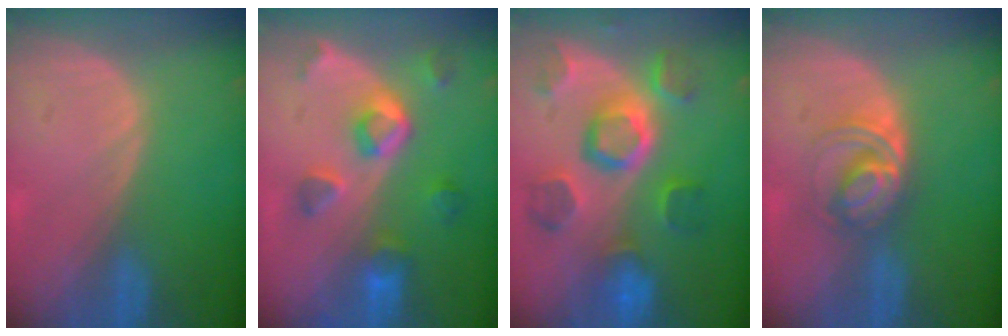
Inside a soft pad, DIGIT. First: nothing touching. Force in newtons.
{"total": 7.8, "press": 7.0, "slide": 3.4}
{"total": 11.1, "press": 9.9, "slide": 4.9}
{"total": 5.5, "press": 5.3, "slide": 1.3}